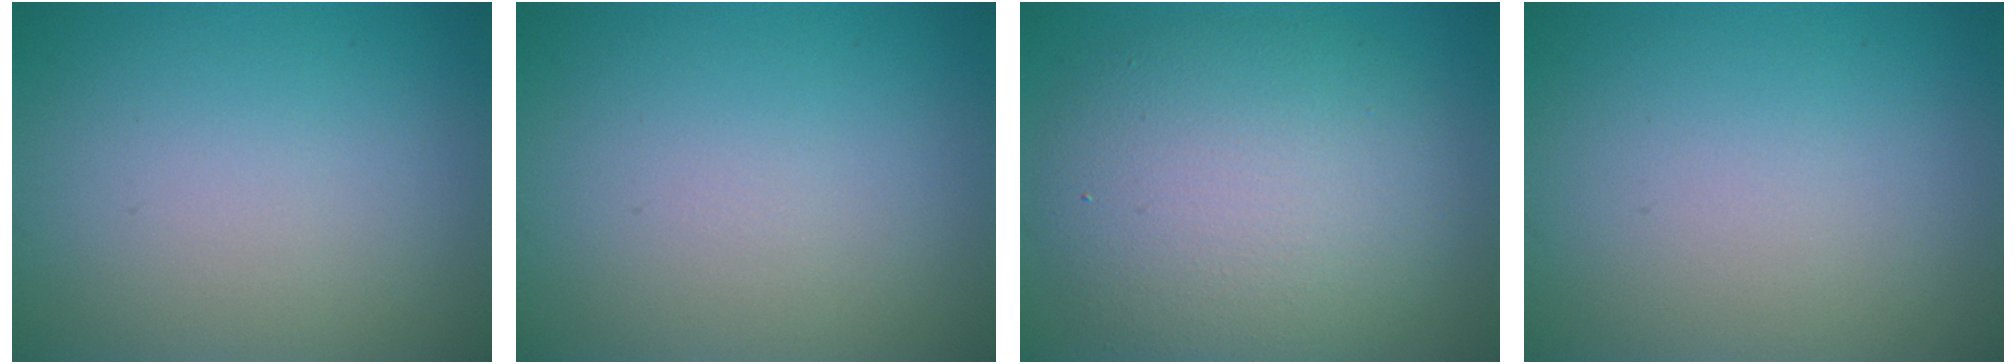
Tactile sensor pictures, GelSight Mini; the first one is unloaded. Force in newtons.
{"total": 0.0}
{"total": 8.7, "press": 8.7, "slide": 0.5}
{"total": 0.0}